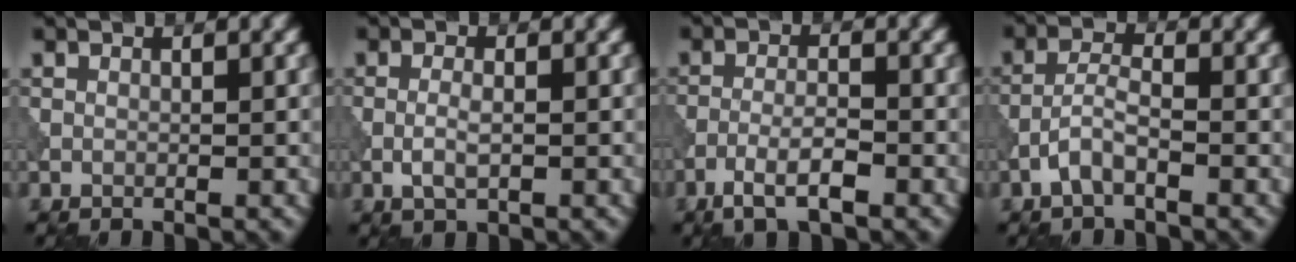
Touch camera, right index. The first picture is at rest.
{"total": 1.9, "force": [-0.5, 0.6, 1.7], "torque": [-0.039, -0.001, -0.013]}
{"total": 3.6, "force": [-2.1, 0.8, 2.8], "torque": [-0.057, 0.005, -0.045]}
{"total": 2.7, "force": [-1.5, 0.8, 2.1], "torque": [-0.044, 0.009, -0.038]}